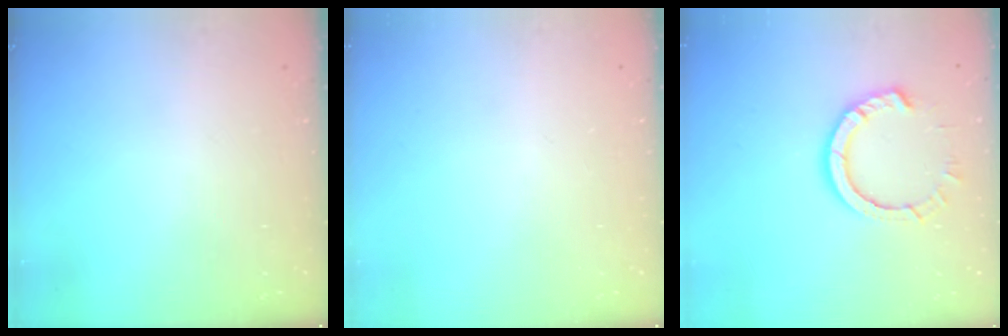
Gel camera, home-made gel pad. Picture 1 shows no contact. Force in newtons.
{"total": 0.0}
{"total": 9.4, "press": 9.3, "slide": 0.9}